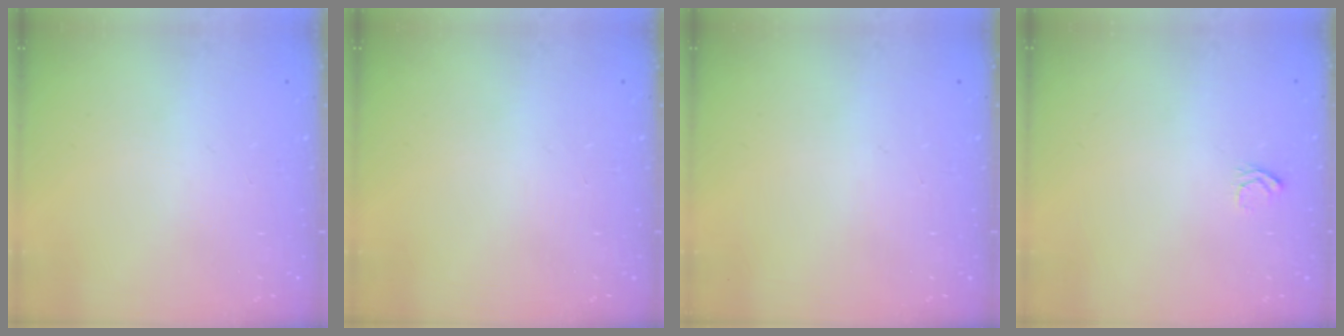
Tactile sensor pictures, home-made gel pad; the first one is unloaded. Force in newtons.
{"total": 0.0}
{"total": 0.0}
{"total": 3.3, "press": 3.2, "slide": 0.4}